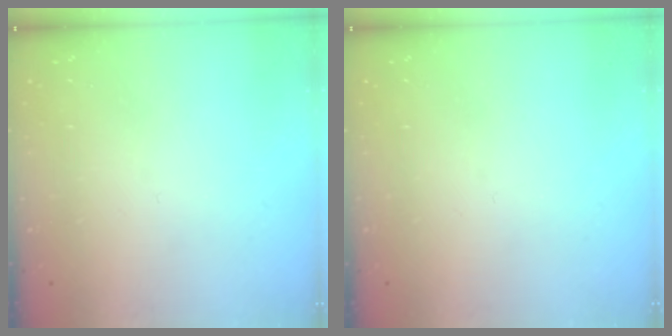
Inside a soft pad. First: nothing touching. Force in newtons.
{"total": 0.0}